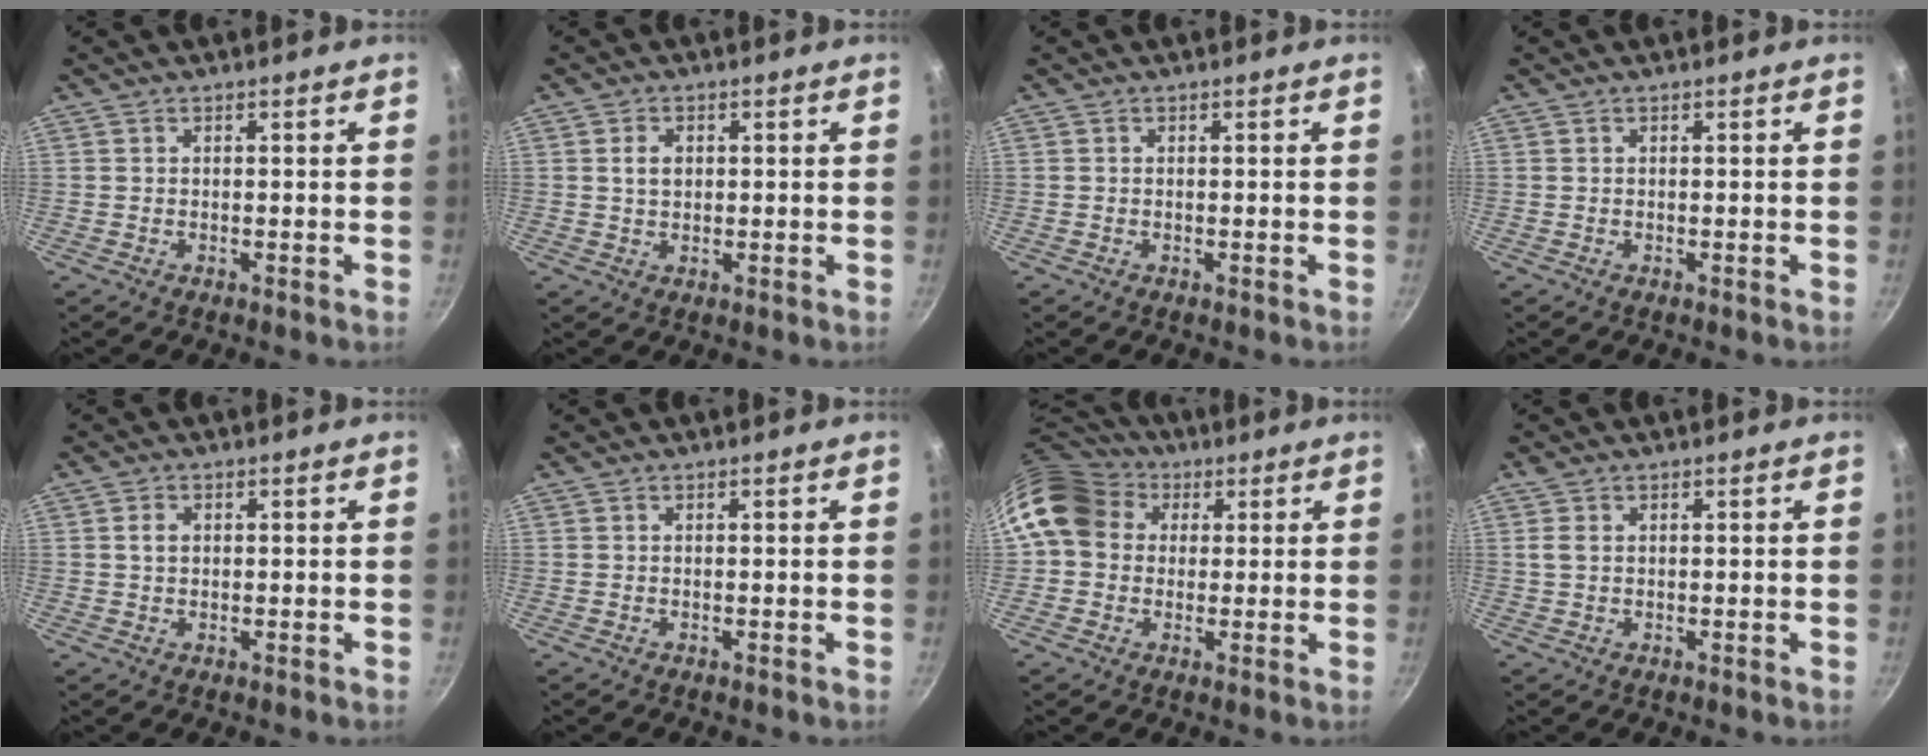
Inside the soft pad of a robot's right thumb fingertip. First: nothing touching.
{"total": 2.9, "force": [0.5, 2.1, 1.9], "torque": [-0.024, 0.001, 0.011]}
{"total": 0.0}
{"total": 0.0}
{"total": 2.0, "force": [0.4, 1.5, 1.3], "torque": [-0.017, 0.004, 0.007]}
{"total": 0.0}
{"total": 13.4, "force": [3.6, 11.1, 6.4], "torque": [-0.098, 0.026, 0.052]}
{"total": 1.8, "force": [0.6, 1.0, 1.3], "torque": [-0.028, 0.002, 0.013]}